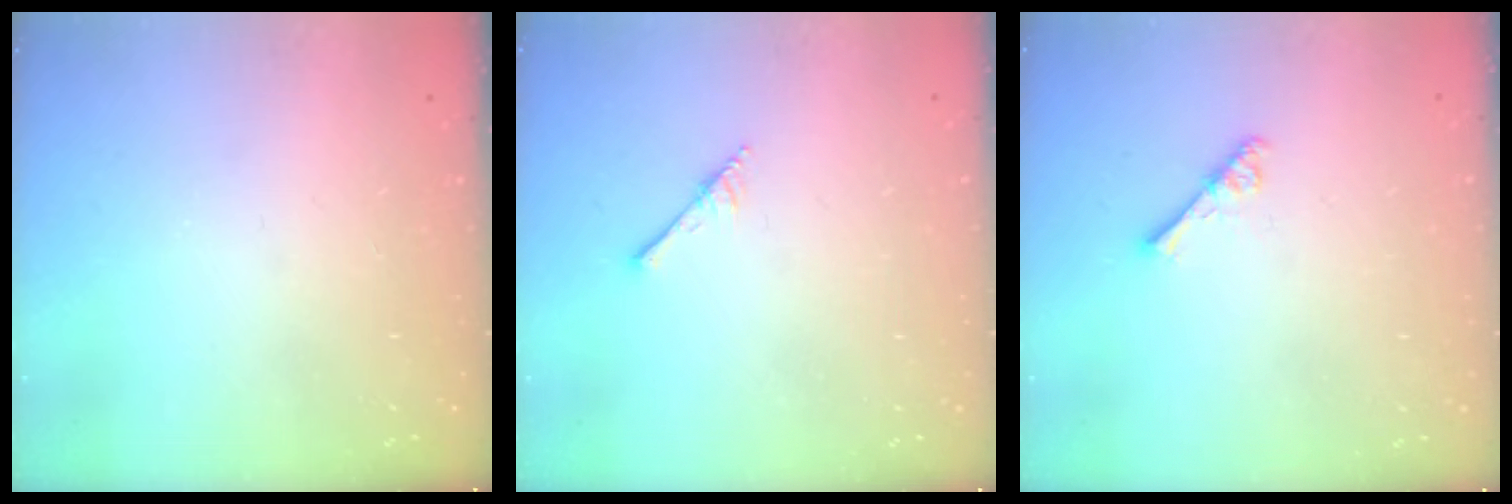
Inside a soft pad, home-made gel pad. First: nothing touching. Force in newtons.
{"total": 1.9, "press": 1.9, "slide": 0.2}
{"total": 3.7, "press": 3.7, "slide": 0.5}